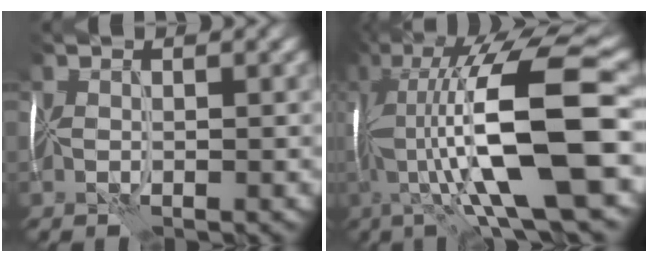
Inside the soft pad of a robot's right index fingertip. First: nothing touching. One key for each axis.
{"total": 12.1, "fx": -0.9, "fy": 3.0, "fz": 11.7, "tx": -0.219, "ty": 0.038, "tz": -0.008}